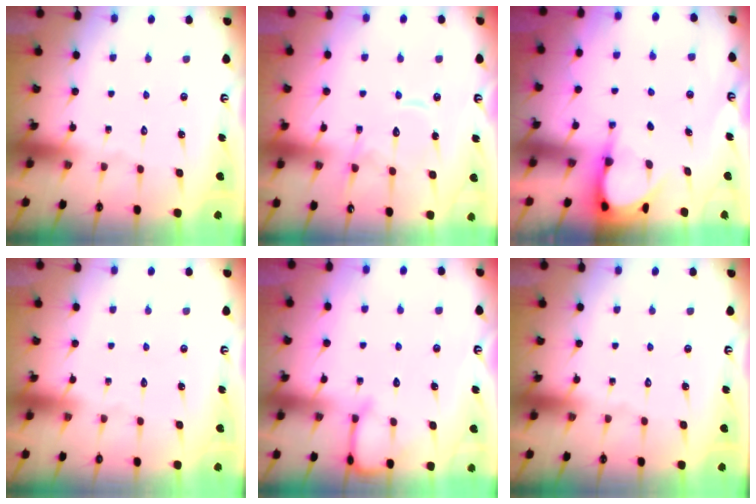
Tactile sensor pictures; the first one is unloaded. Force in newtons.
{"total": 11.9, "press": 11.8, "slide": 1.1}
{"total": 3.8, "press": 3.8, "slide": 0.3}
{"total": 0.0}
{"total": 6.7, "press": 6.6, "slide": 0.6}
{"total": 0.0}